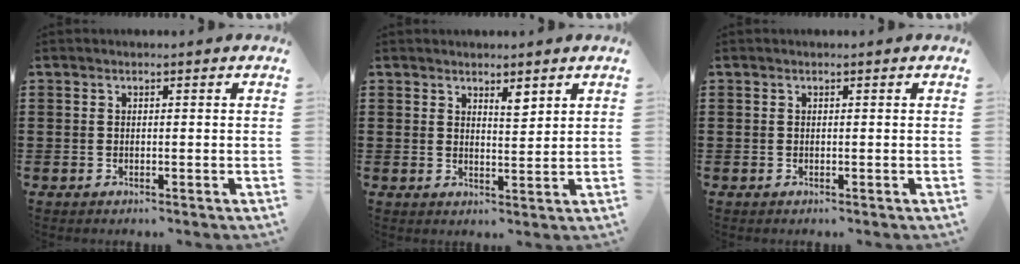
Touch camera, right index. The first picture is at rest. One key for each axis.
{"total": 2.7, "fx": 2.3, "fy": 0.8, "fz": 1.2, "tx": -0.012, "ty": -0.002, "tz": 0.039}
{"total": 0.0}